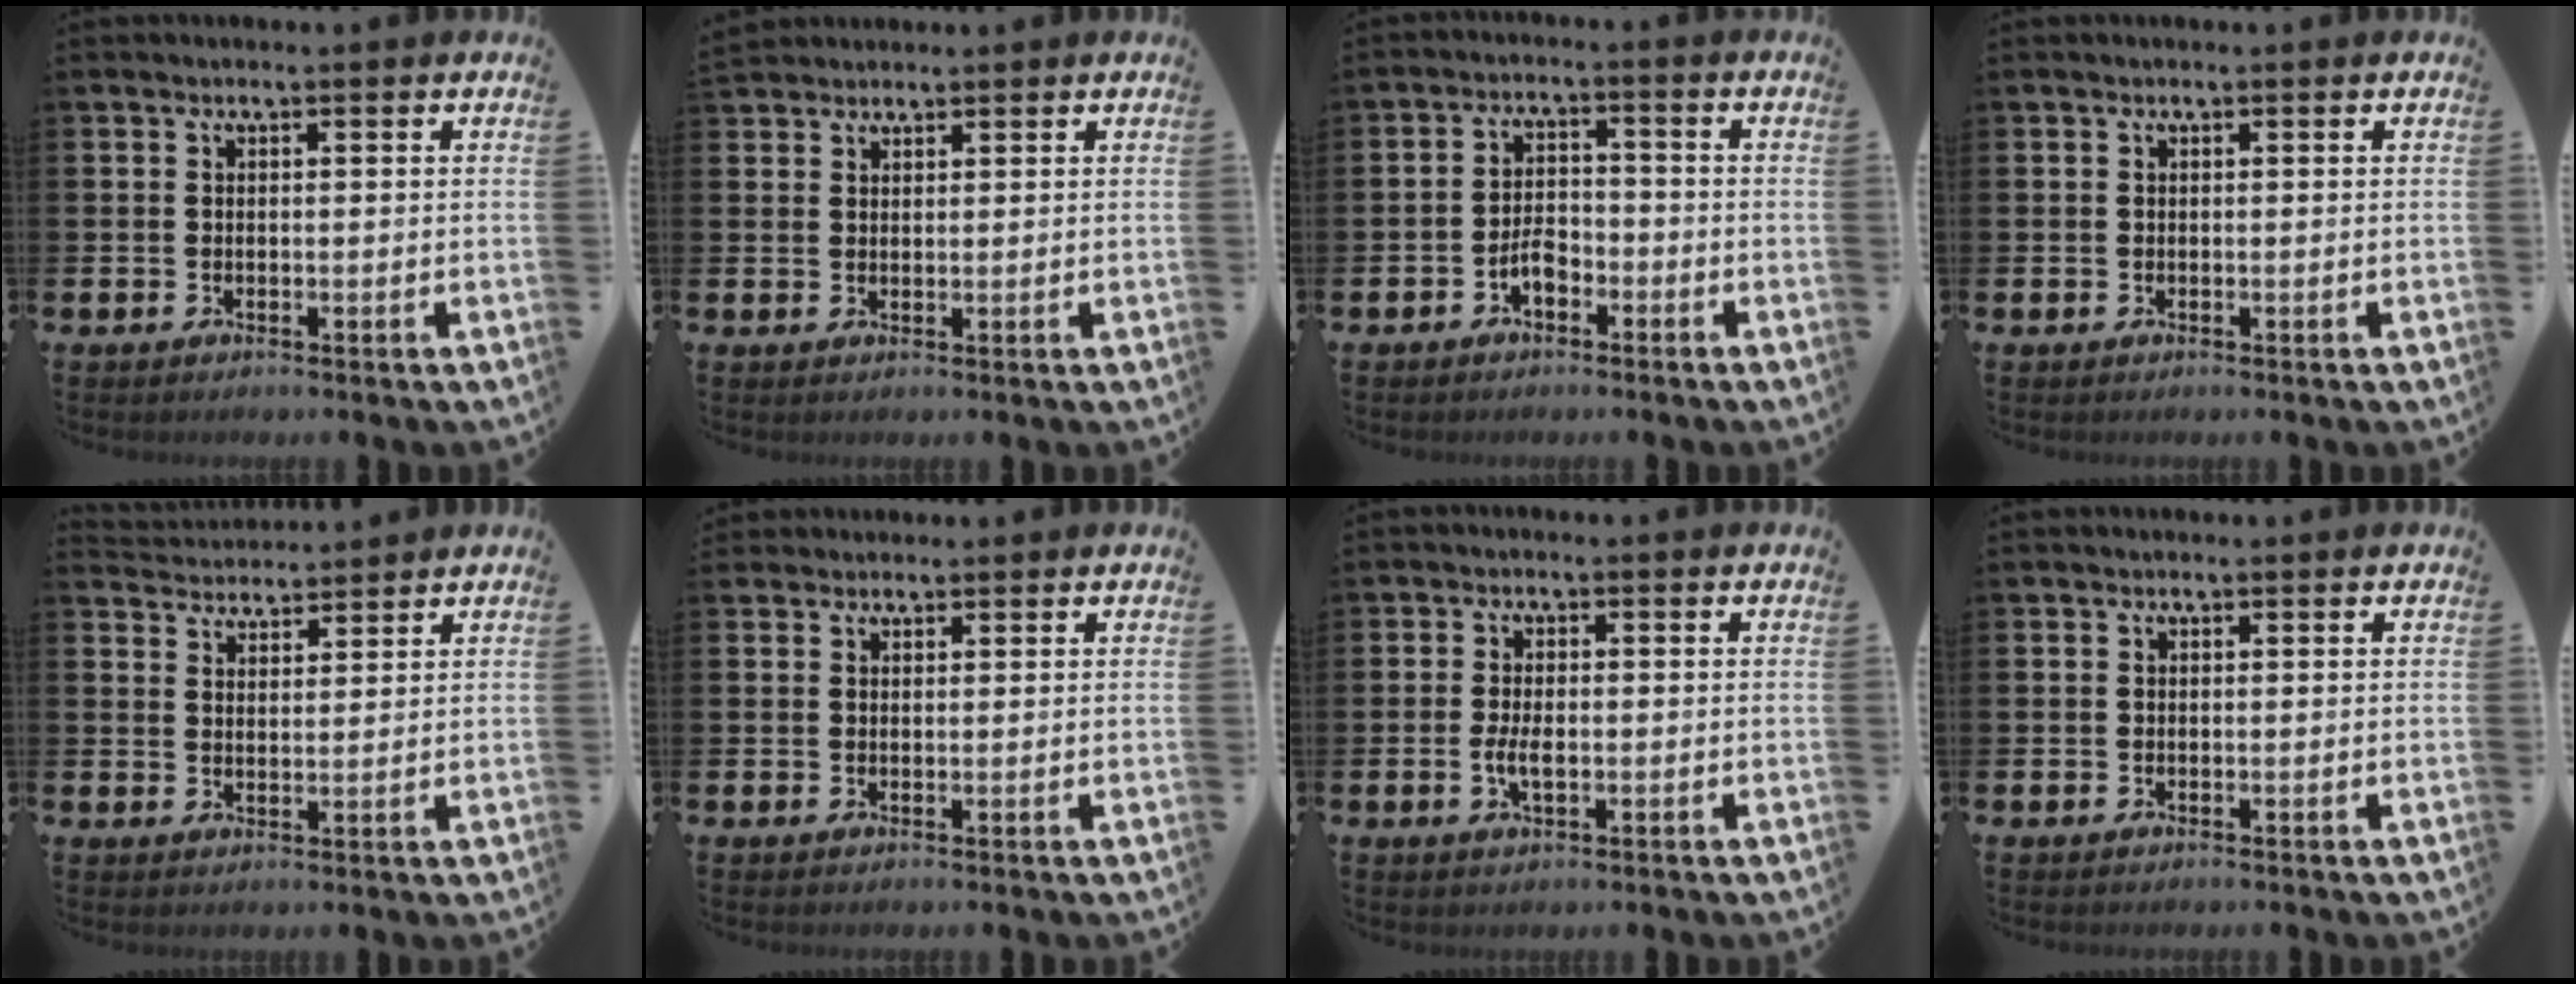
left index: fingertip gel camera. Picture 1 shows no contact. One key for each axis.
{"total": 2.1, "fx": 2.0, "fy": 0.7, "fz": -0.2, "tx": -0.001, "ty": 0.001, "tz": 0.039}
{"total": 3.2, "fx": -1.9, "fy": 1.7, "fz": 2.0, "tx": -0.043, "ty": 0.011, "tz": -0.036}
{"total": 0.0}
{"total": 3.9, "fx": 3.8, "fy": 0.6, "fz": -0.4, "tx": -0.005, "ty": -0.019, "tz": 0.071}
{"total": 1.5, "fx": 1.4, "fy": 0.5, "fz": -0.2, "tx": 0.009, "ty": 0.000, "tz": 0.026}
{"total": 2.9, "fx": -0.5, "fy": 1.3, "fz": 2.6, "tx": -0.046, "ty": 0.001, "tz": -0.009}
{"total": 0.0}